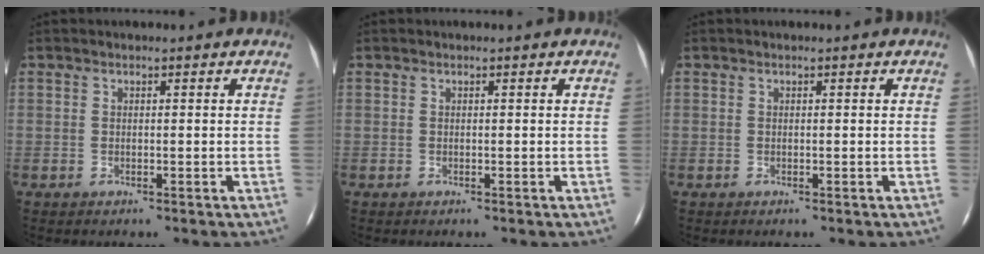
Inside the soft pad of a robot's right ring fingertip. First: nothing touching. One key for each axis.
{"total": 0.0}
{"total": 0.0}